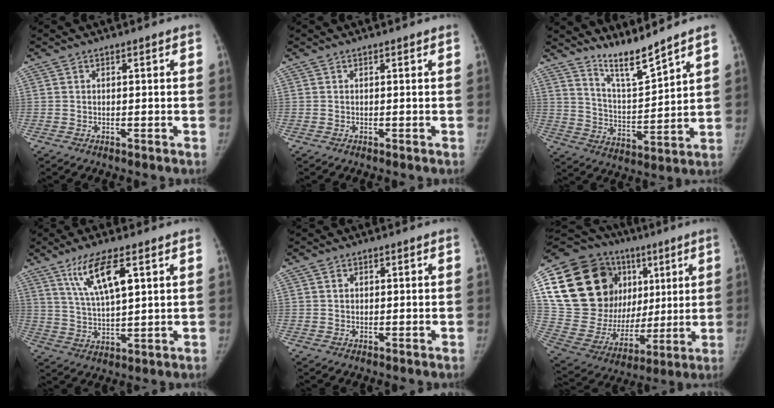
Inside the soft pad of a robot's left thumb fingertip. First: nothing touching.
{"total": 0.0}
{"total": 8.6, "force": [7.7, 0.2, 3.8], "torque": [-0.067, -0.072, 0.152]}
{"total": 10.4, "force": [4.9, 2.9, 8.7], "torque": [-0.162, -0.018, 0.101]}
{"total": 1.6, "force": [0.4, 1.3, 0.7], "torque": [-0.005, 0.001, 0.004]}
{"total": 32.2, "force": [9.9, 21.5, 21.7], "torque": [-0.353, 0.039, 0.185]}